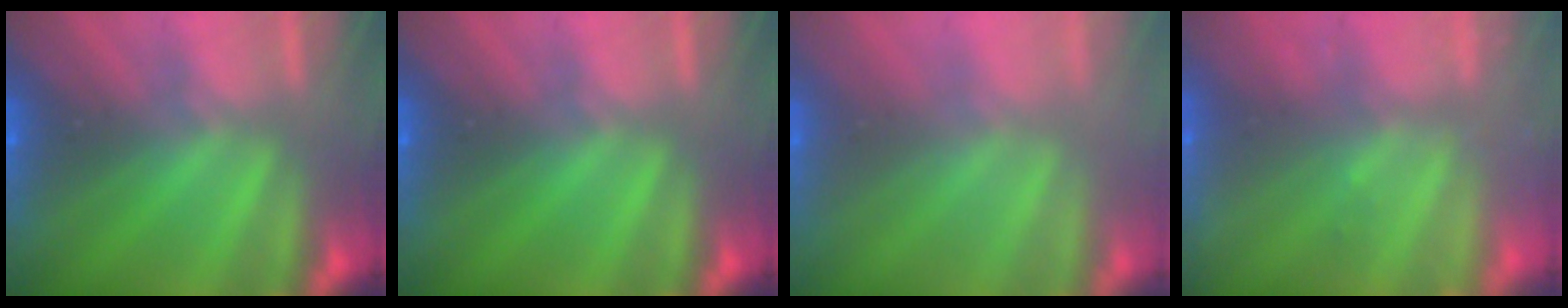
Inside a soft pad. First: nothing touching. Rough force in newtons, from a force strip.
{"total": 0.0}
{"total": 2.6}
{"total": 2.3}